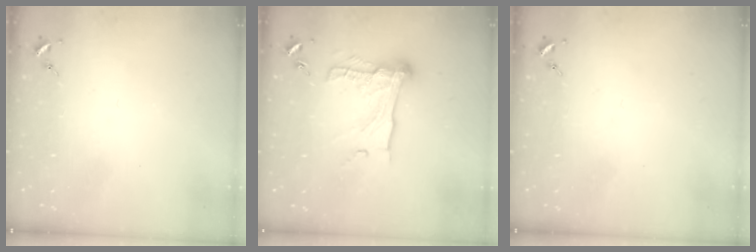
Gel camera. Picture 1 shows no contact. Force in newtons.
{"total": 15.8, "press": 15.8, "slide": 1.2}
{"total": 0.0}